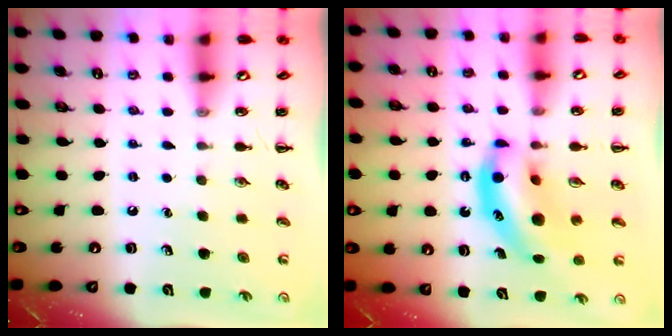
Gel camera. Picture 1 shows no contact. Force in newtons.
{"total": 11.5, "press": 11.2, "slide": 2.6}